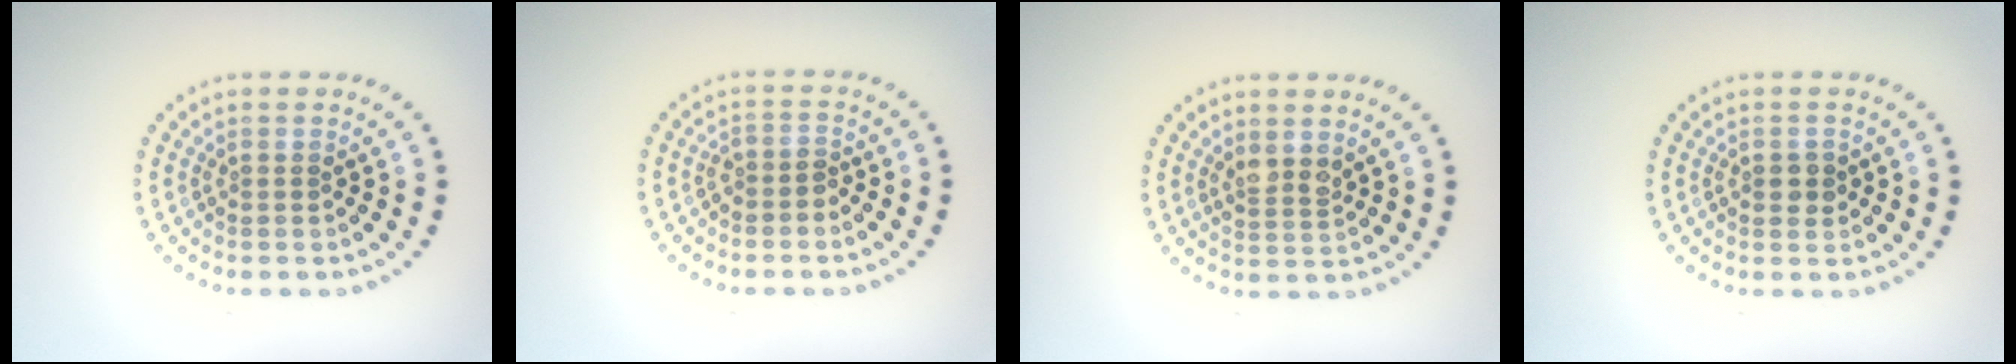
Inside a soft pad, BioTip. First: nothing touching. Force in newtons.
{"total": 1.5, "press": 1.1, "slide": 0.9}
{"total": 1.8, "press": 1.5, "slide": 1.0}
{"total": 1.5, "press": 1.5, "slide": 0.1}